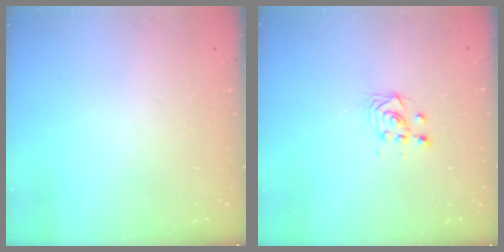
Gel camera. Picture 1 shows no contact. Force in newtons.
{"total": 2.9, "press": 2.9, "slide": 0.6}